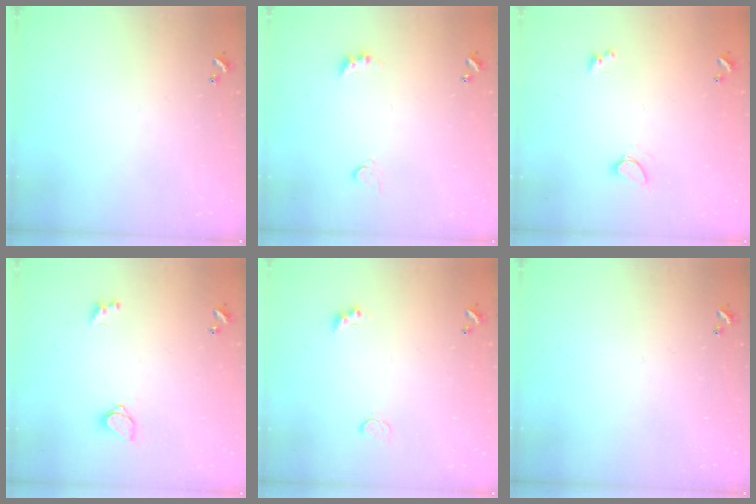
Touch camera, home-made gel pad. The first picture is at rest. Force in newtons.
{"total": 4.5, "press": 4.4, "slide": 0.8}
{"total": 1.6, "press": 1.4, "slide": 0.6}
{"total": 1.5, "press": 1.4, "slide": 0.4}
{"total": 2.9, "press": 2.8, "slide": 0.6}
{"total": 0.0}